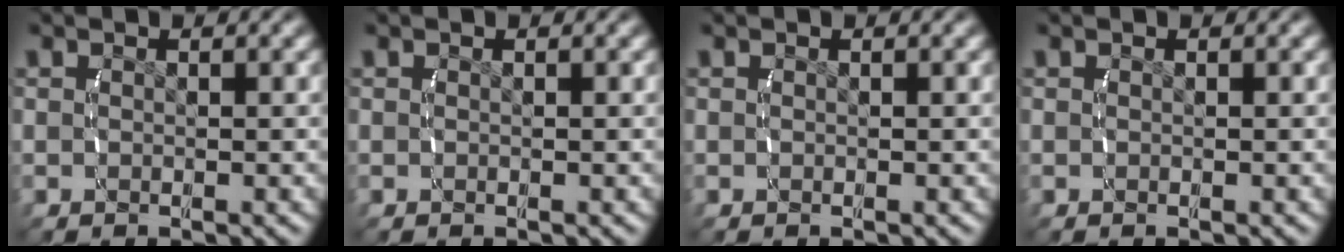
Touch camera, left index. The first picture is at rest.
{"total": 0.0}
{"total": 0.0}
{"total": 0.0}